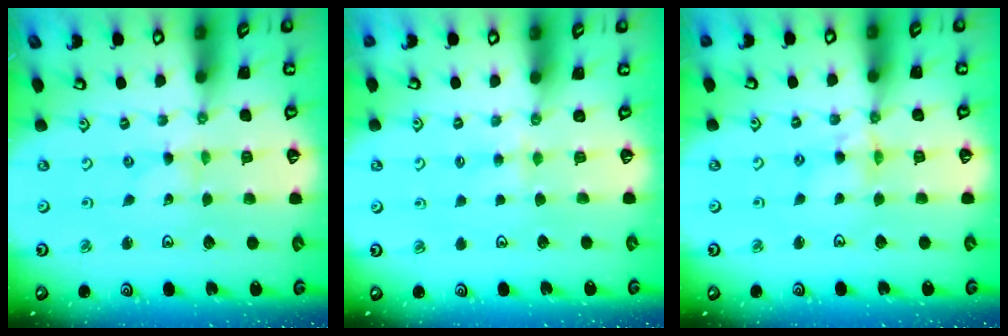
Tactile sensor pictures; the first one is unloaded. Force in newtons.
{"total": 2.8, "press": 2.7, "slide": 0.6}
{"total": 4.5, "press": 4.4, "slide": 0.4}